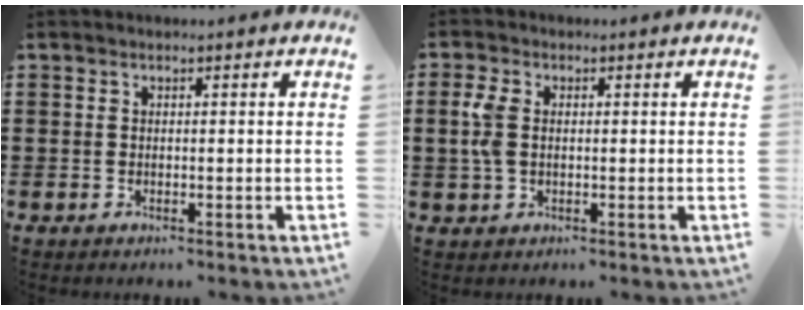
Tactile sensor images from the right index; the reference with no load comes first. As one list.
[{"total": 4.1, "force": [0.3, 2.5, 3.2], "torque": [-0.089, 0.000, -0.001]}]